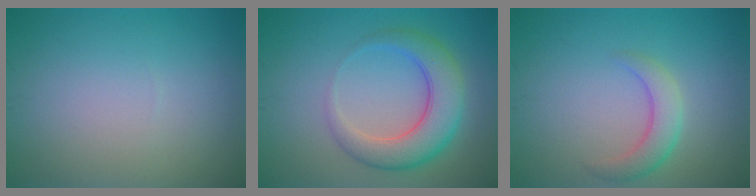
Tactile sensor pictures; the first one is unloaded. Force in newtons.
{"total": 6.0, "press": 6.0, "slide": 0.3}
{"total": 2.9, "press": 2.9, "slide": 0.1}